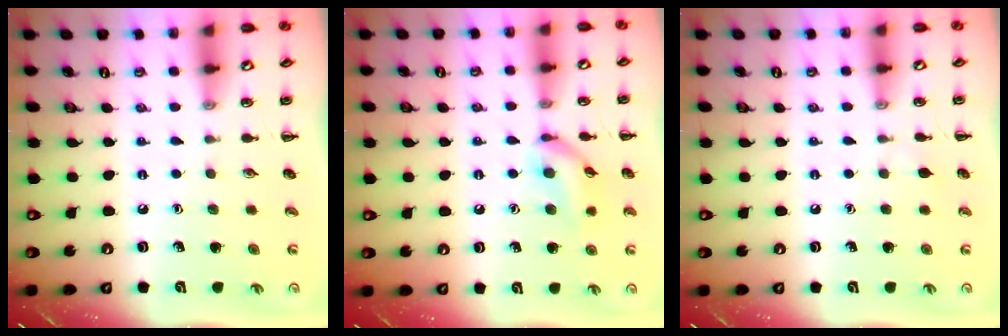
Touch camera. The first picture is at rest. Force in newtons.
{"total": 11.1, "press": 10.9, "slide": 1.6}
{"total": 2.8, "press": 2.6, "slide": 0.8}